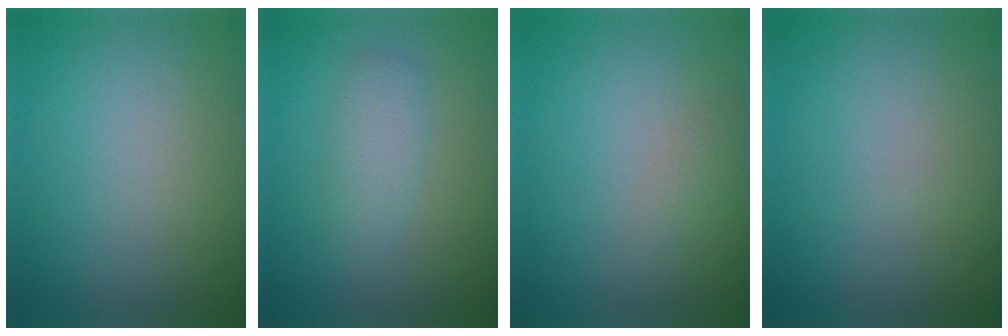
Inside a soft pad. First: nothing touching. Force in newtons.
{"total": 2.3, "press": 2.3, "slide": 0.1}
{"total": 1.1, "press": 1.1, "slide": 0.0}
{"total": 0.0}